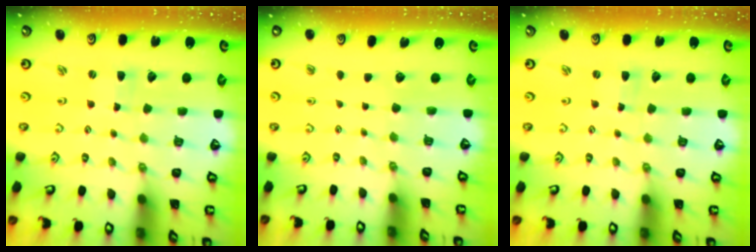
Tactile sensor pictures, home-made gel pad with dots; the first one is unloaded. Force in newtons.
{"total": 0.0}
{"total": 0.0}